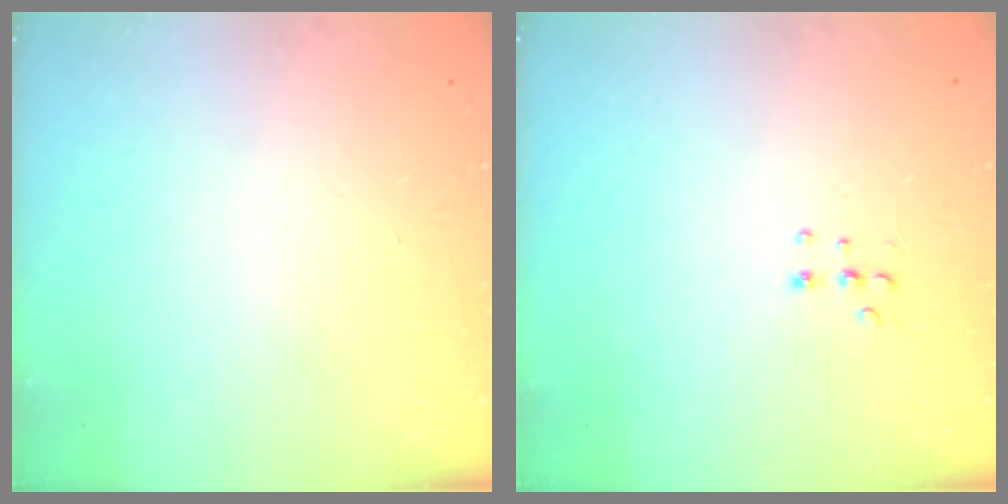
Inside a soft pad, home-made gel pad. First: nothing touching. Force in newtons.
{"total": 5.3, "press": 5.2, "slide": 0.5}